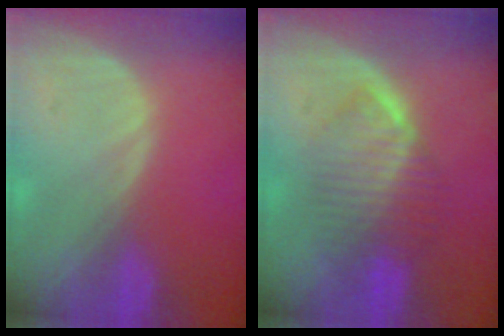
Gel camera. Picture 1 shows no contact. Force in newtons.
{"total": 6.6, "press": 6.5, "slide": 1.0}